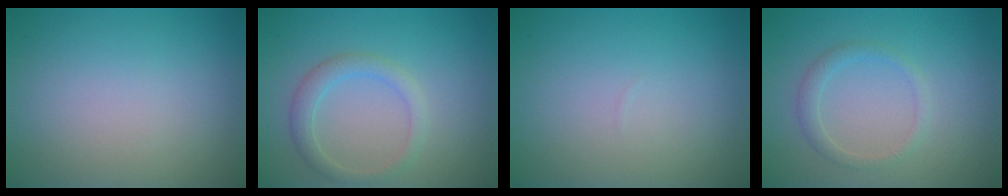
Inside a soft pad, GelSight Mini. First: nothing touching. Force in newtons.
{"total": 2.2, "press": 2.1, "slide": 0.1}
{"total": 0.0}
{"total": 1.5, "press": 1.5, "slide": 0.1}